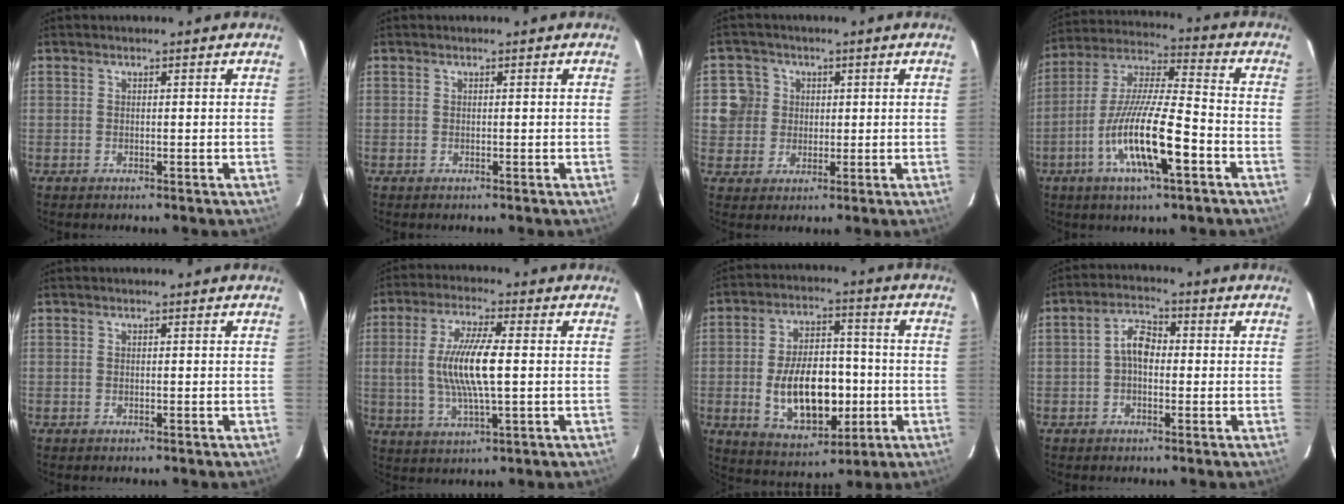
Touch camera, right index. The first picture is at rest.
{"total": 0.0}
{"total": 5.7, "force": [1.0, 5.6, 0.6], "torque": [-0.004, 0.017, 0.016]}
{"total": 16.0, "force": [-6.4, 2.9, 14.4], "torque": [-0.284, -0.015, -0.122]}
{"total": 0.0}
{"total": 11.4, "force": [0.2, 2.5, 11.1], "torque": [-0.216, -0.002, 0.007]}
{"total": 15.6, "force": [-2.8, 8.8, 12.6], "torque": [-0.236, 0.008, -0.024]}
{"total": 4.6, "force": [-0.3, 2.9, 3.6], "torque": [-0.066, 0.017, -0.007]}